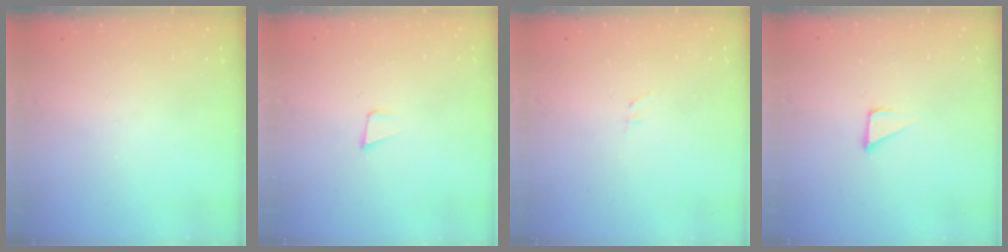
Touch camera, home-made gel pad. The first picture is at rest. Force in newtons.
{"total": 3.4, "press": 2.2, "slide": 2.6}
{"total": 4.5, "press": 3.7, "slide": 2.5}
{"total": 2.2, "press": 2.2, "slide": 0.2}